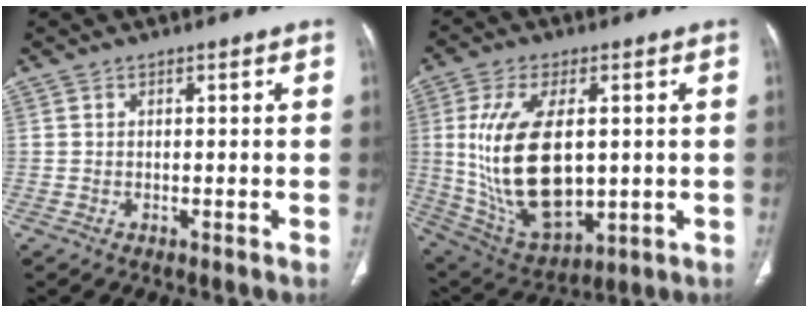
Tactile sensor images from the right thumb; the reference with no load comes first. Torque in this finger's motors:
{"motor_torque": [0.12, 3.27, 2.43, 0.29, 0.80]}